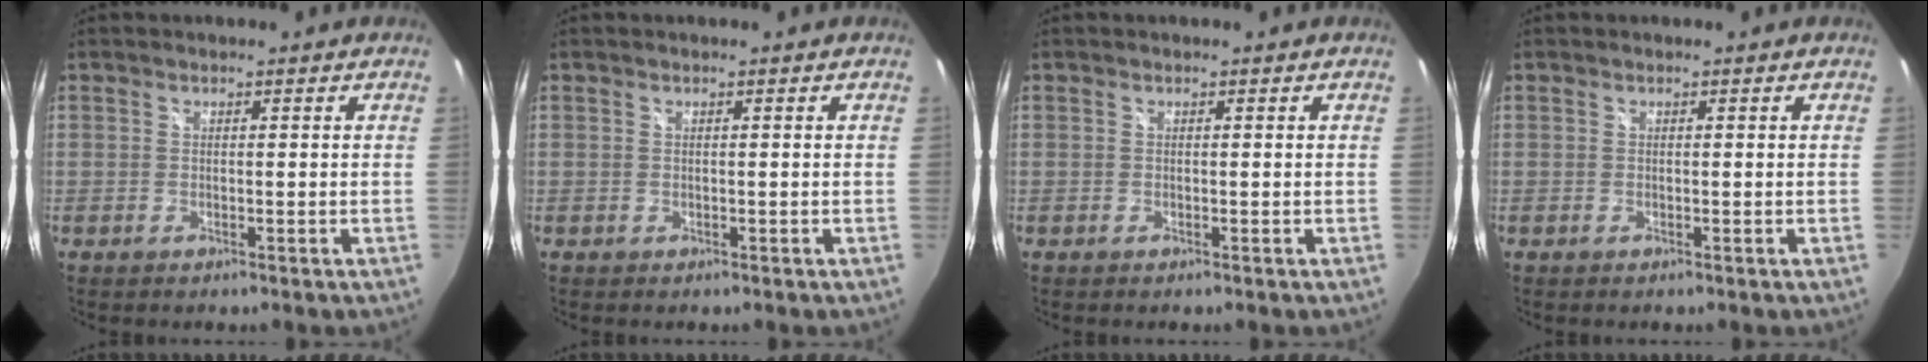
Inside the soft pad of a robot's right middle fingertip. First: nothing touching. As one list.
[{"total": 0.0}, {"total": 0.0}, {"total": 0.0}]